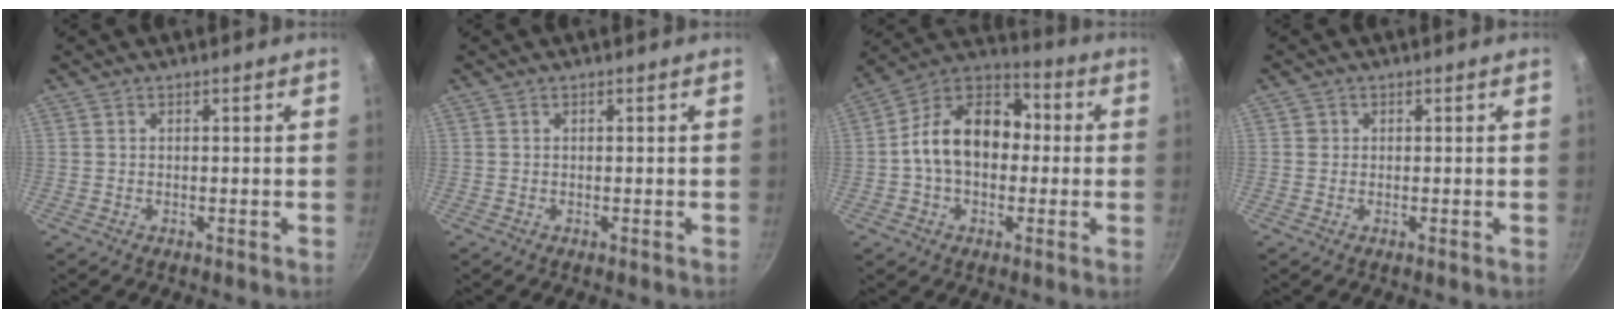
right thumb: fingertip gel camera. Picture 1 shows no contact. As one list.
[{"total": 0.0}, {"total": 16.2, "force": [-0.3, 11.5, 11.4], "torque": [-0.150, 0.045, -0.027]}, {"total": 1.2, "force": [0.3, 1.1, 0.2], "torque": [0.002, 0.003, 0.002]}]